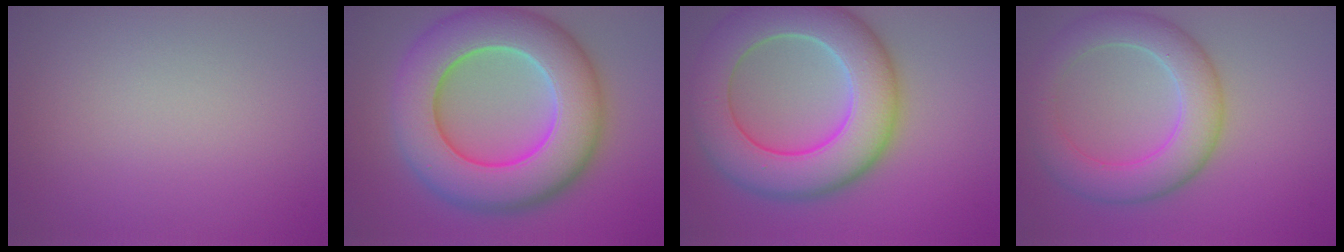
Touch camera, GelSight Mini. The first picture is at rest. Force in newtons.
{"total": 12.7, "press": 12.7, "slide": 0.8}
{"total": 11.0, "press": 11.0, "slide": 0.6}
{"total": 6.2, "press": 6.2, "slide": 0.2}